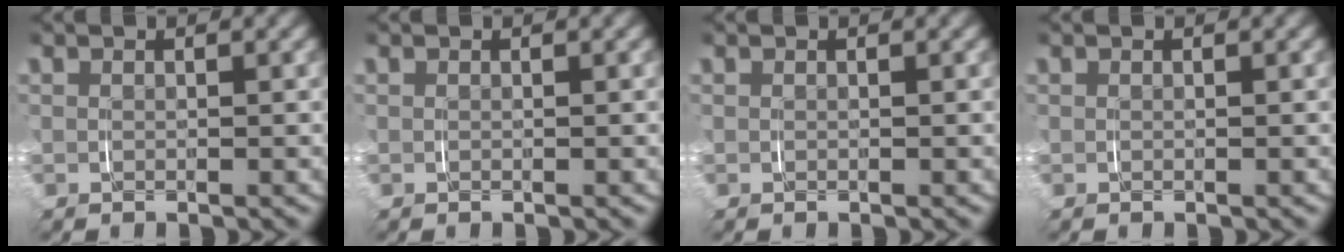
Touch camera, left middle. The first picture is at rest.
{"total": 0.0}
{"total": 0.0}
{"total": 0.0}